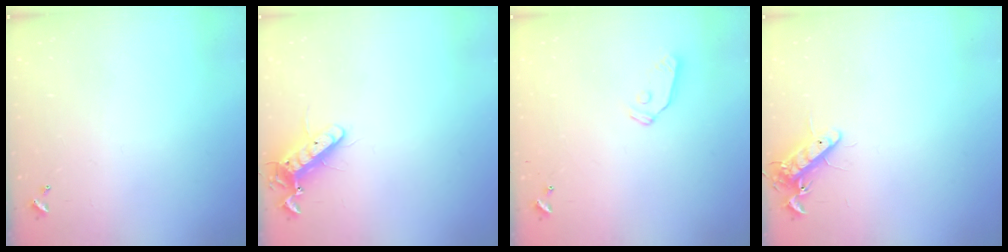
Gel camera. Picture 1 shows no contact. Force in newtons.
{"total": 11.5, "press": 11.4, "slide": 1.0}
{"total": 6.6, "press": 6.6, "slide": 0.4}
{"total": 10.7, "press": 10.5, "slide": 1.9}